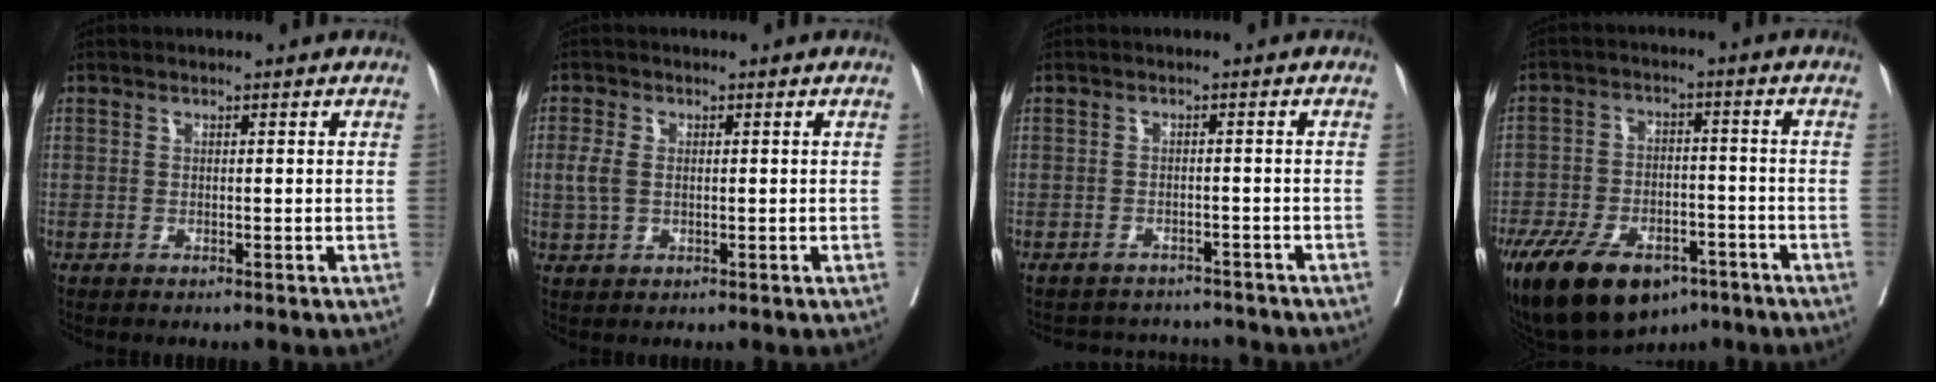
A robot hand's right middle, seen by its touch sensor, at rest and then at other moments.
{"total": 3.1, "force": [0.2, 1.9, 2.4], "torque": [-0.070, 0.004, 0.003]}
{"total": 6.6, "force": [-6.5, 1.4, 0.1], "torque": [0.004, 0.015, -0.078]}
{"total": 17.5, "force": [-11.2, 8.7, 10.3], "torque": [-0.219, -0.014, -0.185]}